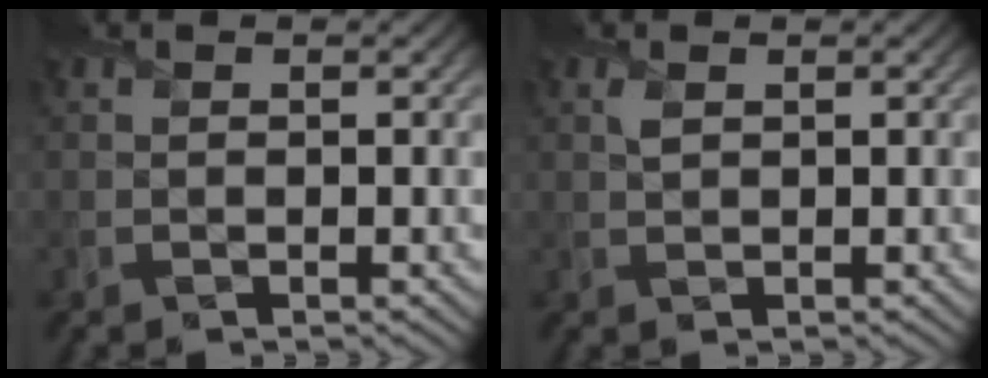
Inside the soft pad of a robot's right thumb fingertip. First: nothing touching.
{"total": 1.0, "force": [0.5, 0.6, 0.7], "torque": [-0.020, -0.001, 0.012]}